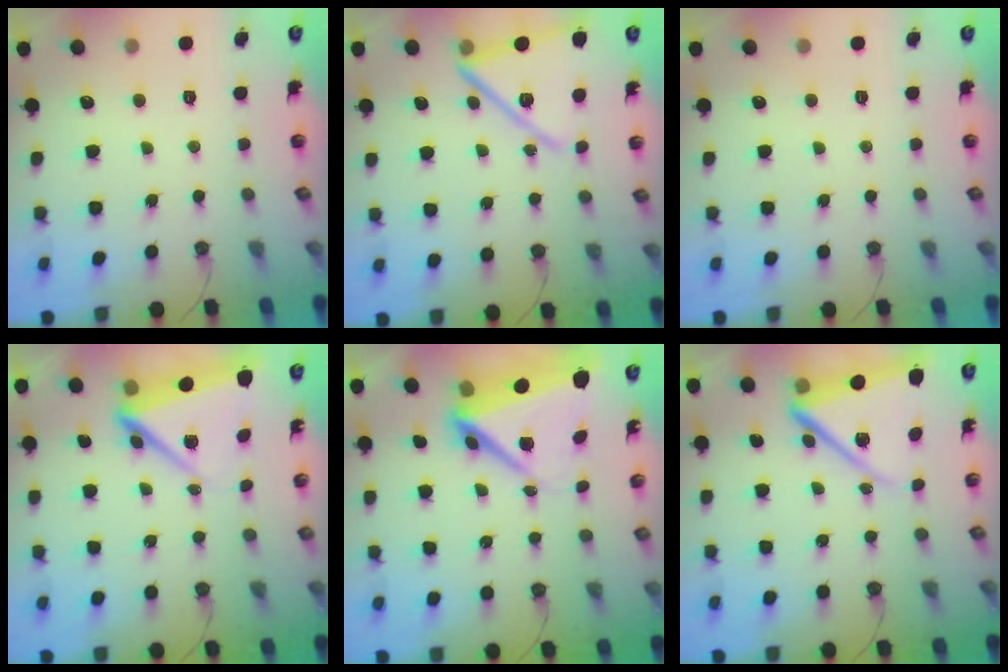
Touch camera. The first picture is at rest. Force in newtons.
{"total": 14.3, "press": 14.2, "slide": 1.0}
{"total": 0.0}
{"total": 8.3, "press": 8.1, "slide": 1.6}
{"total": 9.0, "press": 8.7, "slide": 2.2}
{"total": 12.3, "press": 12.2, "slide": 1.5}